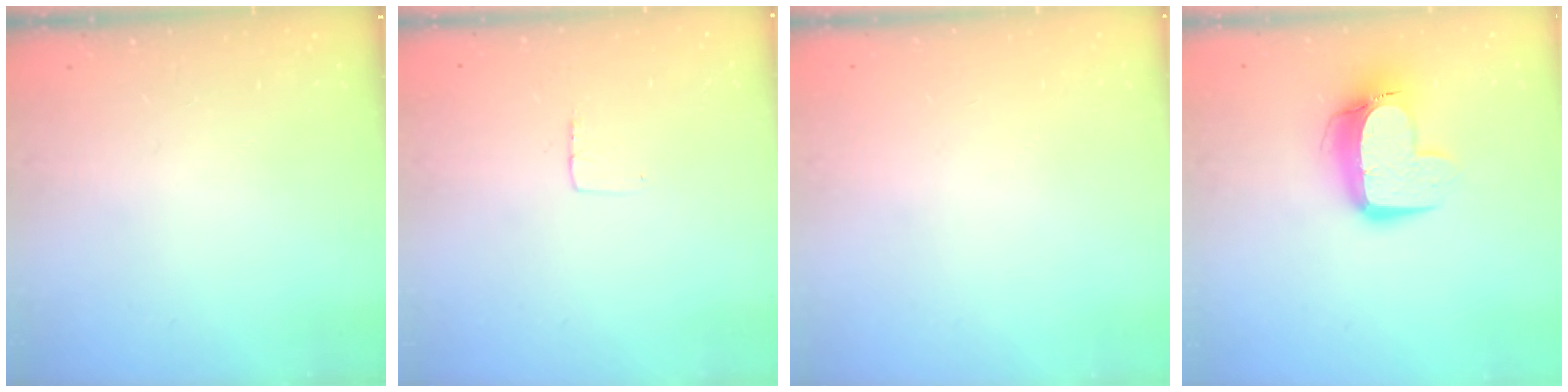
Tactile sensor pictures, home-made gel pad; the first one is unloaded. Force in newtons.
{"total": 3.0, "press": 3.0, "slide": 0.2}
{"total": 0.0}
{"total": 11.5, "press": 11.5, "slide": 1.0}